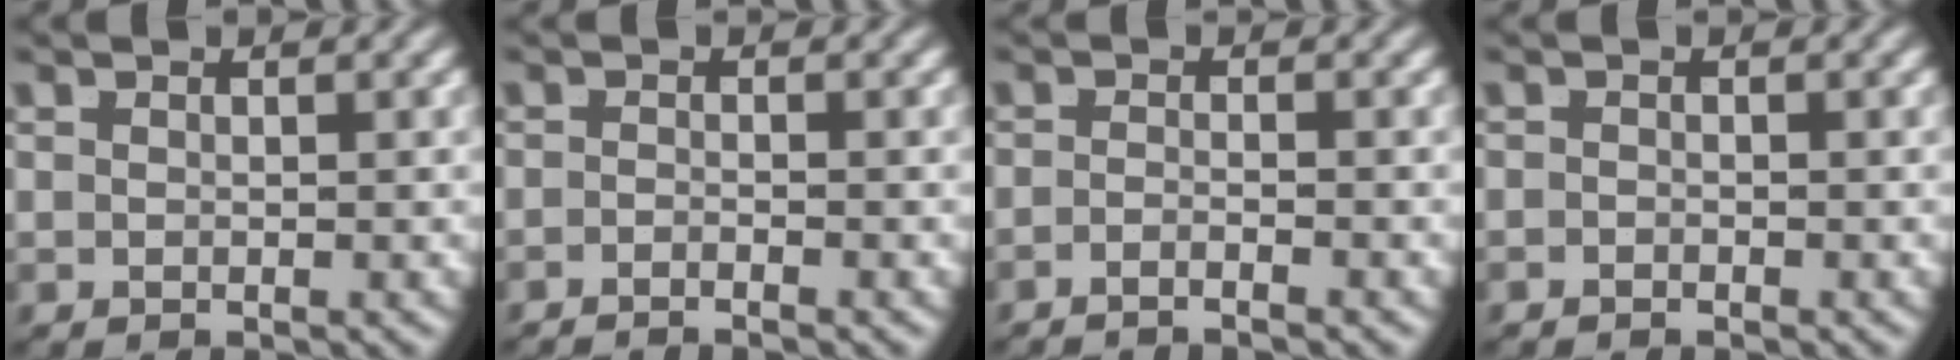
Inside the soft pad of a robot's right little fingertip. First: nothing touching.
{"total": 1.8, "force": [-1.8, -0.4, 0.1], "torque": [0.004, -0.006, -0.030]}
{"total": 2.2, "force": [-2.1, -0.5, 0.6], "torque": [-0.009, -0.006, -0.035]}
{"total": 1.1, "force": [-0.9, -0.4, -0.4], "torque": [0.011, -0.009, -0.012]}